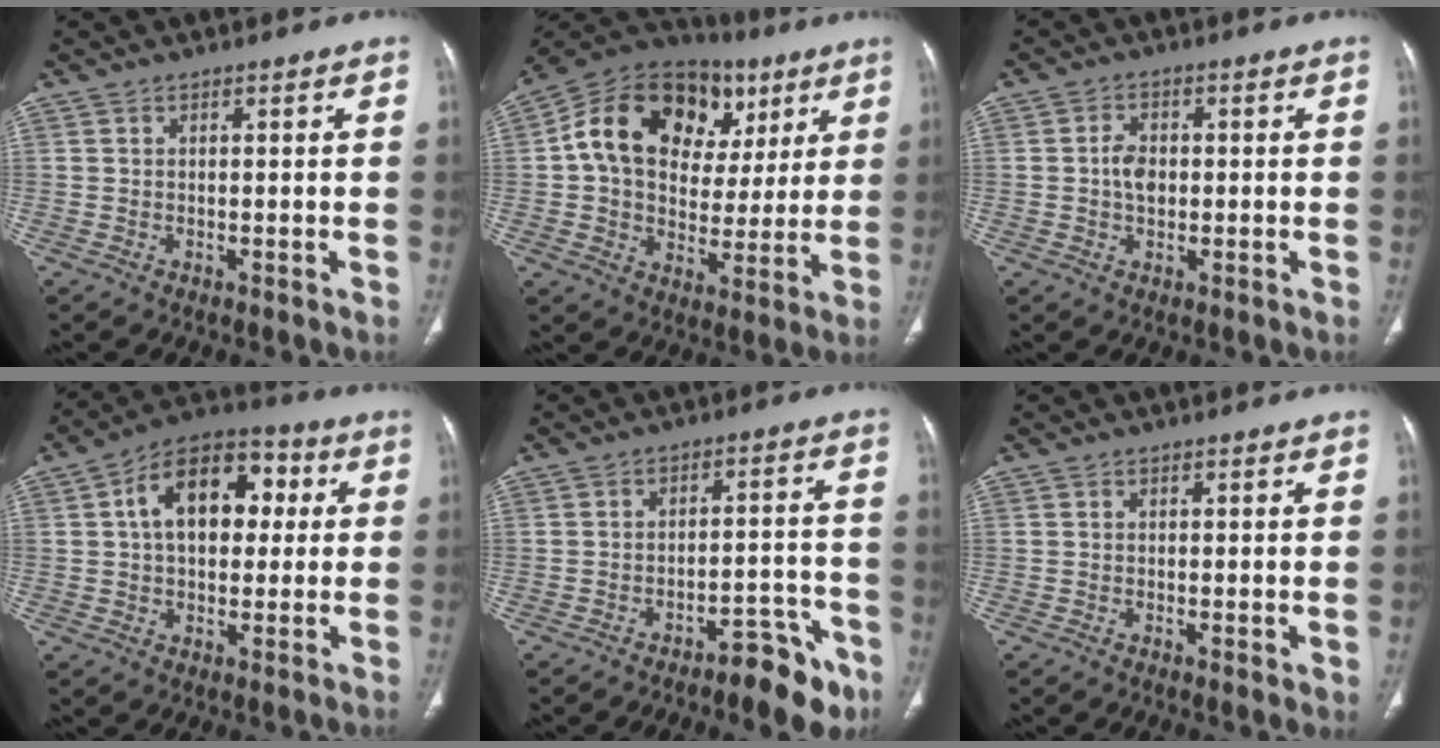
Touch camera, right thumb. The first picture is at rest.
{"total": 23.9, "force": [7.5, 16.9, 15.1], "torque": [-0.215, 0.033, 0.119]}
{"total": 4.0, "force": [-0.1, 2.9, 2.8], "torque": [-0.041, 0.007, -0.006]}
{"total": 15.7, "force": [3.2, 10.1, 11.6], "torque": [-0.147, 0.023, 0.041]}
{"total": 9.6, "force": [-6.2, 3.7, 6.3], "torque": [-0.059, 0.048, -0.082]}
{"total": 1.7, "force": [0.2, 0.5, 1.6], "torque": [-0.029, -0.009, 0.001]}